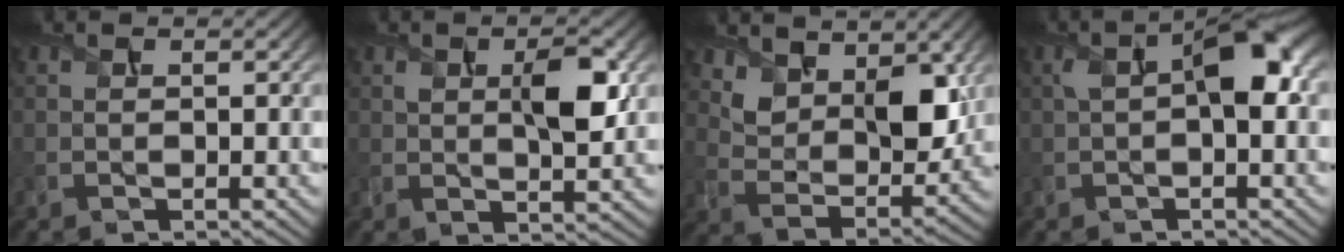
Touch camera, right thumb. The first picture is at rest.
{"total": 5.5, "force": [1.5, 2.2, 4.8], "torque": [-0.087, -0.002, 0.028]}
{"total": 9.2, "force": [5.1, 5.3, 5.5], "torque": [-0.113, -0.020, 0.093]}
{"total": 6.2, "force": [0.7, 2.7, 5.6], "torque": [-0.098, 0.013, 0.010]}